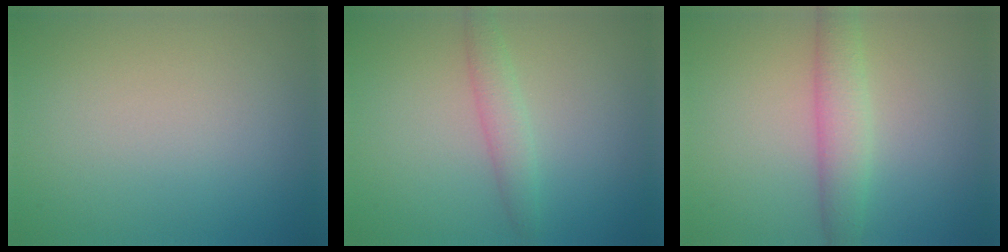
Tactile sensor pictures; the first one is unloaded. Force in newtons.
{"total": 1.9, "press": 1.9, "slide": 0.1}
{"total": 4.2, "press": 4.2, "slide": 0.0}